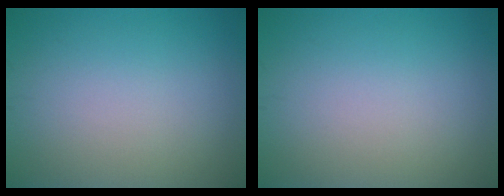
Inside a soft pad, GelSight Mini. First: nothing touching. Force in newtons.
{"total": 0.0}